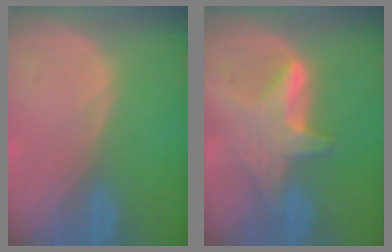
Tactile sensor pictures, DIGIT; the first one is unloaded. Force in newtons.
{"total": 6.0, "press": 6.0, "slide": 0.7}